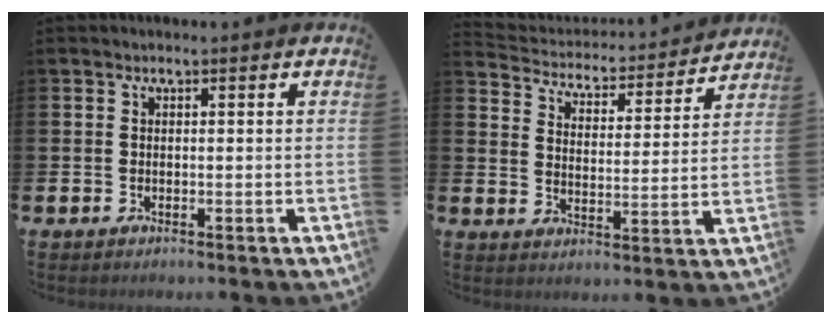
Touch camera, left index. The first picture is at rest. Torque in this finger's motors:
{"motor_torque": [-0.35, -0.25, -1.05, -0.21]}